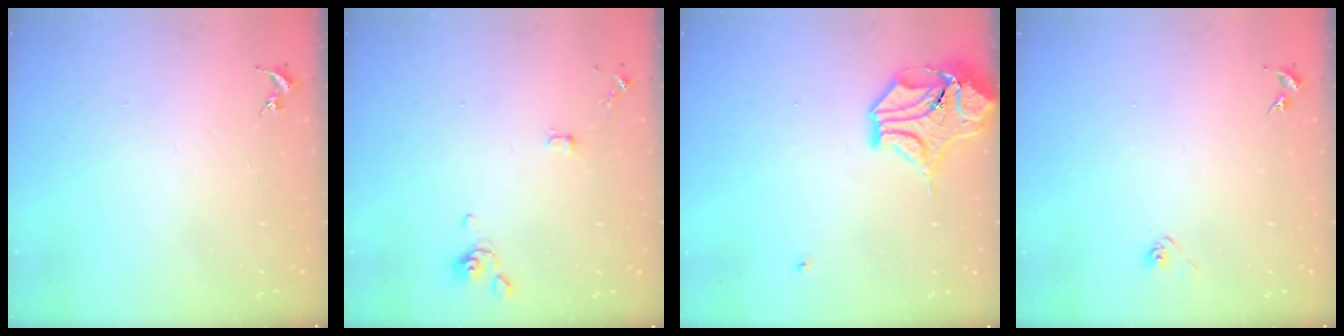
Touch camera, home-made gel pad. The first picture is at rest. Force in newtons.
{"total": 5.5, "press": 5.4, "slide": 0.8}
{"total": 13.4, "press": 13.3, "slide": 1.9}
{"total": 4.0, "press": 4.0, "slide": 0.8}